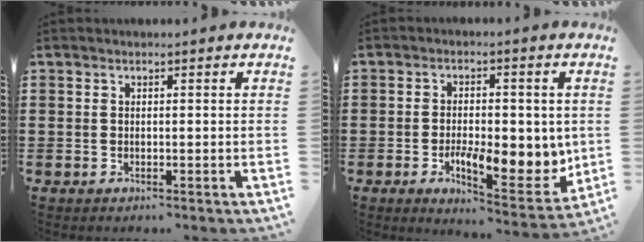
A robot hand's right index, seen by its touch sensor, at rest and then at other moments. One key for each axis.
{"total": 9.0, "fx": -1.7, "fy": 4.3, "fz": 7.7, "tx": -0.102, "ty": -0.008, "tz": -0.026}